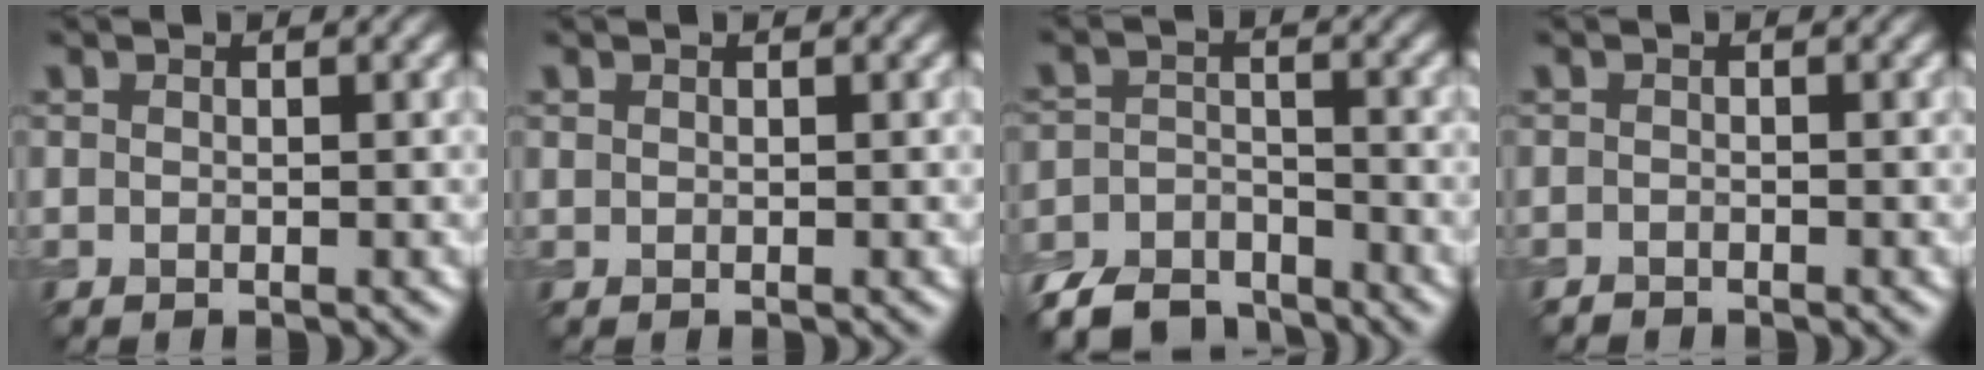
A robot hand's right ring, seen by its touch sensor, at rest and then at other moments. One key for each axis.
{"total": 0.0}
{"total": 6.5, "fx": -5.7, "fy": 2.6, "fz": 1.9, "tx": -0.036, "ty": -0.012, "tz": -0.107}
{"total": 0.8, "fx": -0.7, "fy": 0.2, "fz": 0.0, "tx": 0.003, "ty": -0.003, "tz": -0.015}